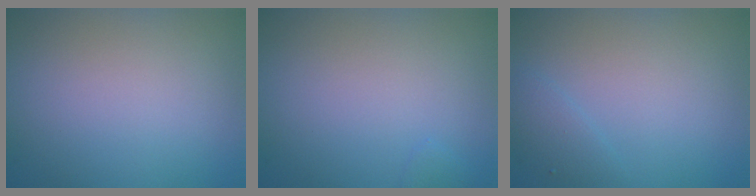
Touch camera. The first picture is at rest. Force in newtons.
{"total": 0.5, "press": 0.5, "slide": 0.0}
{"total": 1.2, "press": 1.2, "slide": 0.1}